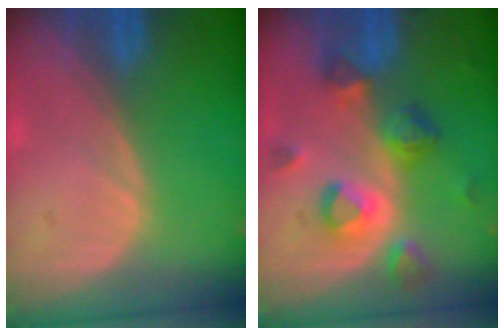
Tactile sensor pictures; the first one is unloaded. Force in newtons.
{"total": 8.0, "press": 7.7, "slide": 2.1}